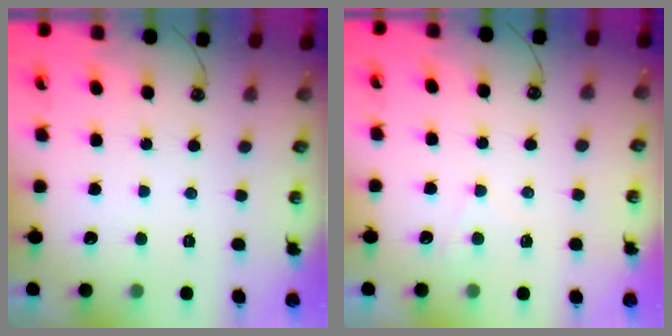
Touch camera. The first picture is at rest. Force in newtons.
{"total": 1.6, "press": 1.5, "slide": 0.4}